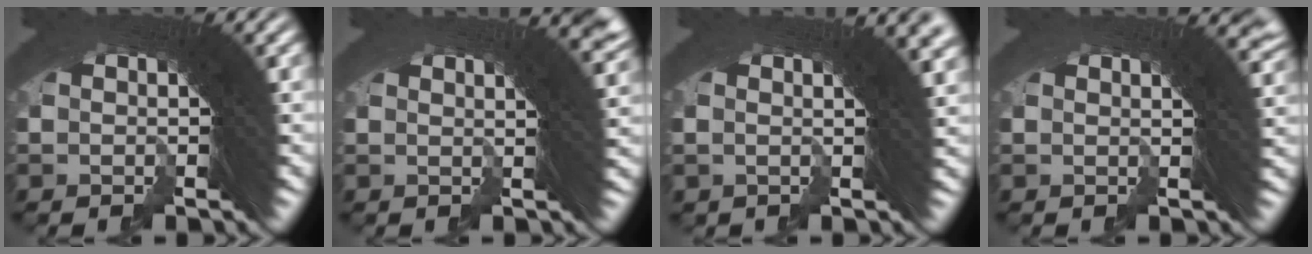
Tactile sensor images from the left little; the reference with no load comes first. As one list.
[{"total": 7.1, "force": [3.6, 1.7, 5.9], "torque": [-0.042, 0.033, 0.039]}, {"total": 5.0, "force": [2.5, 0.8, 4.2], "torque": [-0.034, 0.023, 0.030]}, {"total": 4.8, "force": [2.2, 1.2, 4.1], "torque": [-0.024, 0.022, 0.020]}]